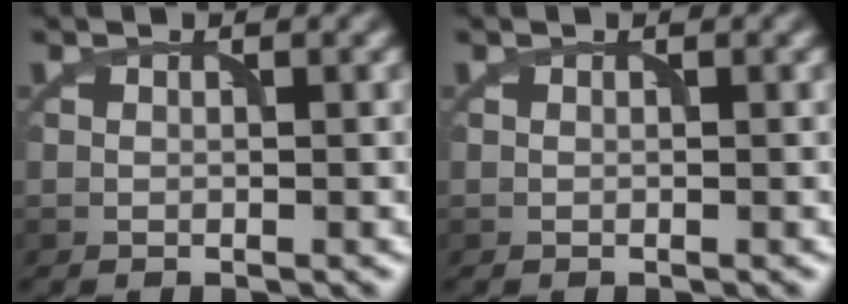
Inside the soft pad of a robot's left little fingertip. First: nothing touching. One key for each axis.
{"total": 0.0}